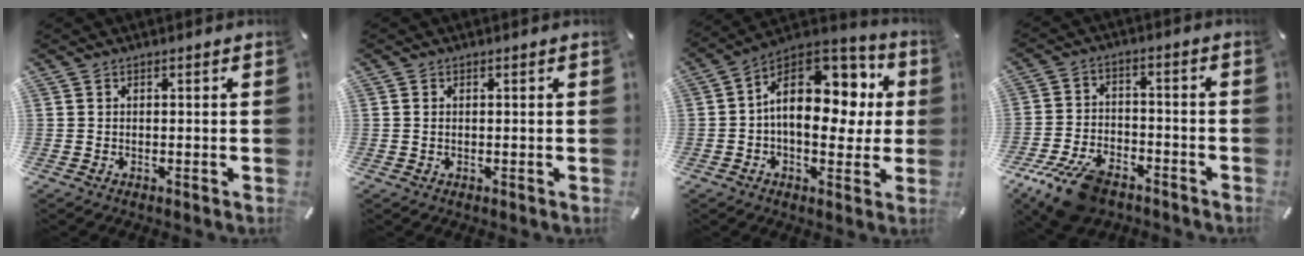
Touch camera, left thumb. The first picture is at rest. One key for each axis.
{"total": 0.8, "fx": -0.1, "fy": 0.5, "fz": 0.6, "tx": -0.014, "ty": 0.002, "tz": -0.002}
{"total": 17.7, "fx": 3.8, "fy": 11.7, "fz": 12.8, "tx": -0.183, "ty": -0.015, "tz": 0.068}
{"total": 12.2, "fx": -8.2, "fy": 5.8, "fz": 6.9, "tx": -0.136, "ty": 0.041, "tz": -0.147}